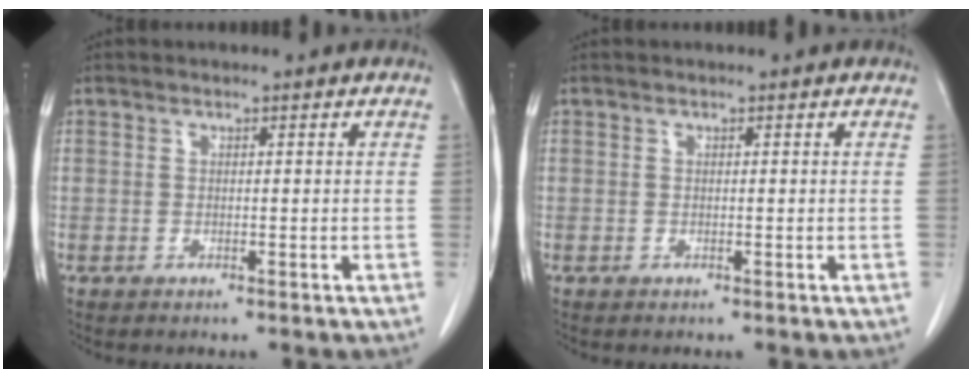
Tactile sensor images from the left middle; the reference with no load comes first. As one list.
[{"total": 0.0}]